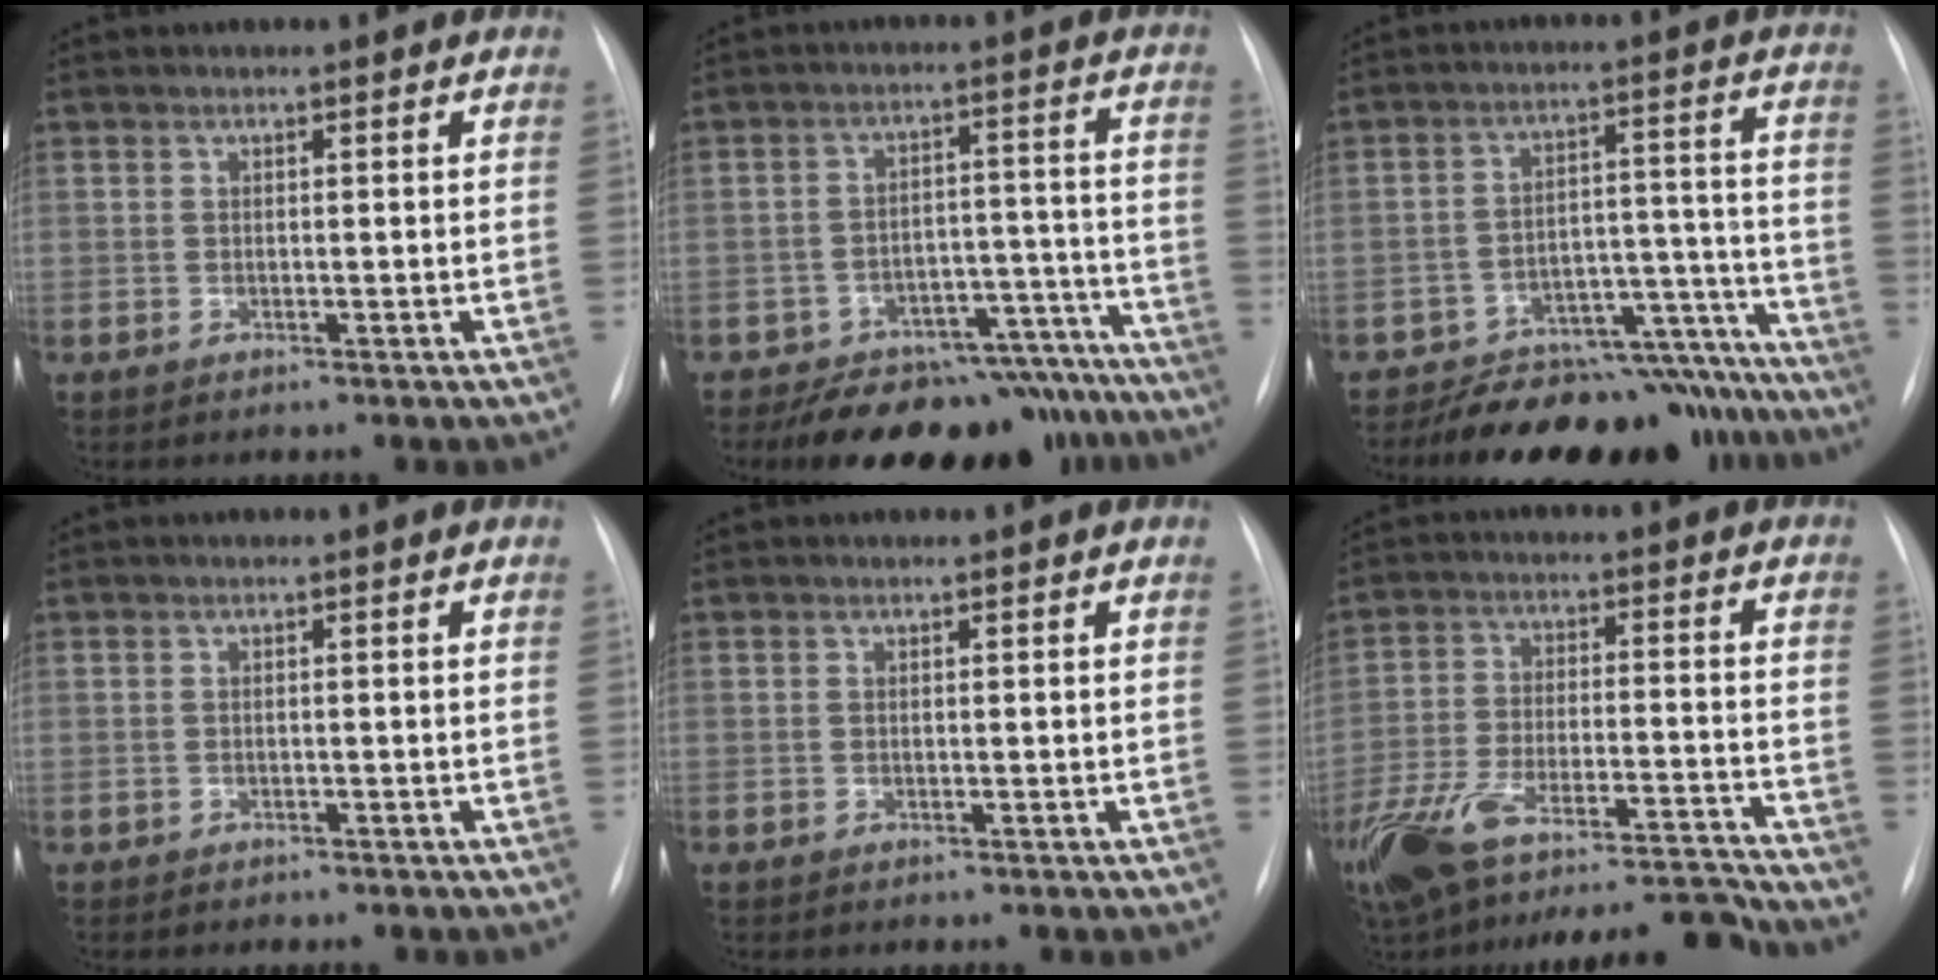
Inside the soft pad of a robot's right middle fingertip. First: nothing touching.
{"total": 19.3, "force": [-17.0, 7.3, 5.3], "torque": [-0.031, 0.044, -0.224]}
{"total": 20.1, "force": [-18.6, 6.4, 4.3], "torque": [-0.013, 0.052, -0.248]}
{"total": 0.7, "force": [-0.5, 0.5, 0.0], "torque": [-0.009, 0.003, -0.008]}
{"total": 0.0}
{"total": 23.0, "force": [-20.0, 4.1, 10.6], "torque": [-0.197, -0.001, -0.314]}